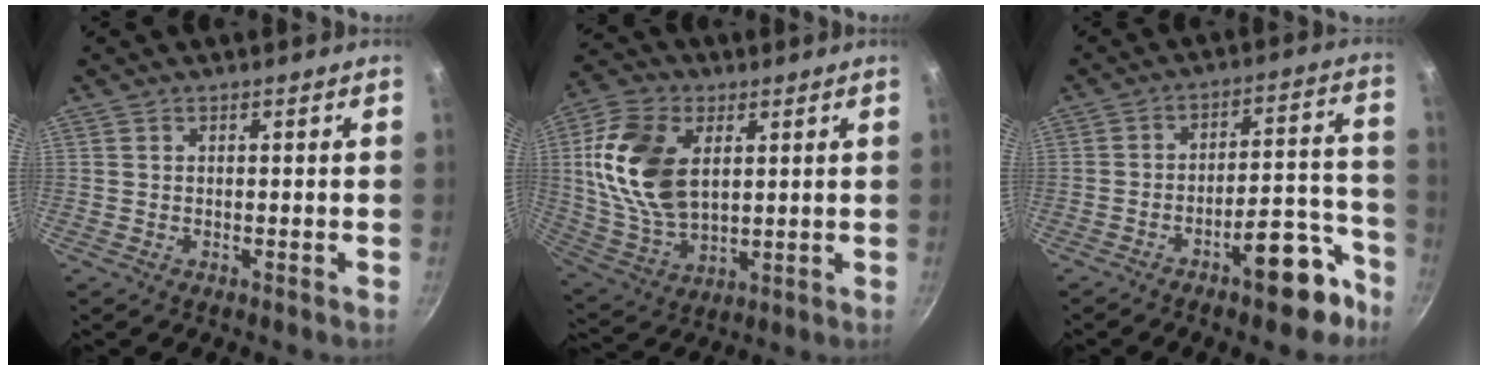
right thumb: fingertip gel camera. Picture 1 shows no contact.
{"total": 17.3, "force": [3.8, 10.8, 13.0], "torque": [-0.235, -0.007, 0.080]}
{"total": 13.1, "force": [-7.9, 5.1, 9.1], "torque": [-0.079, 0.078, -0.107]}